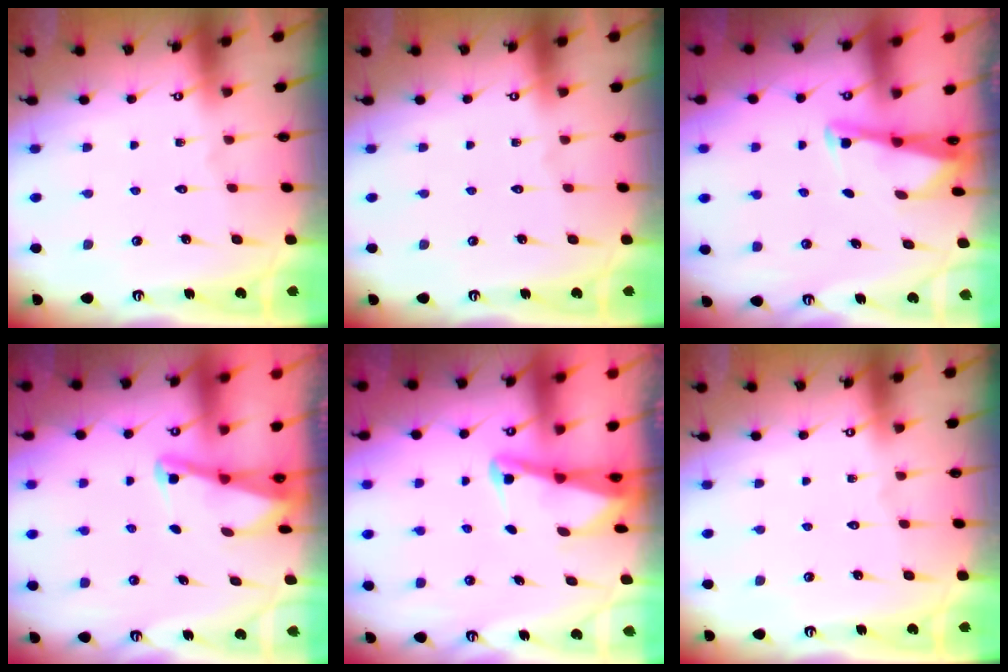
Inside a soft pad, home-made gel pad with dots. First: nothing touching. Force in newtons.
{"total": 0.0}
{"total": 2.7, "press": 2.7, "slide": 0.1}
{"total": 2.2, "press": 2.1, "slide": 0.3}
{"total": 2.5, "press": 2.5, "slide": 0.6}
{"total": 0.0}